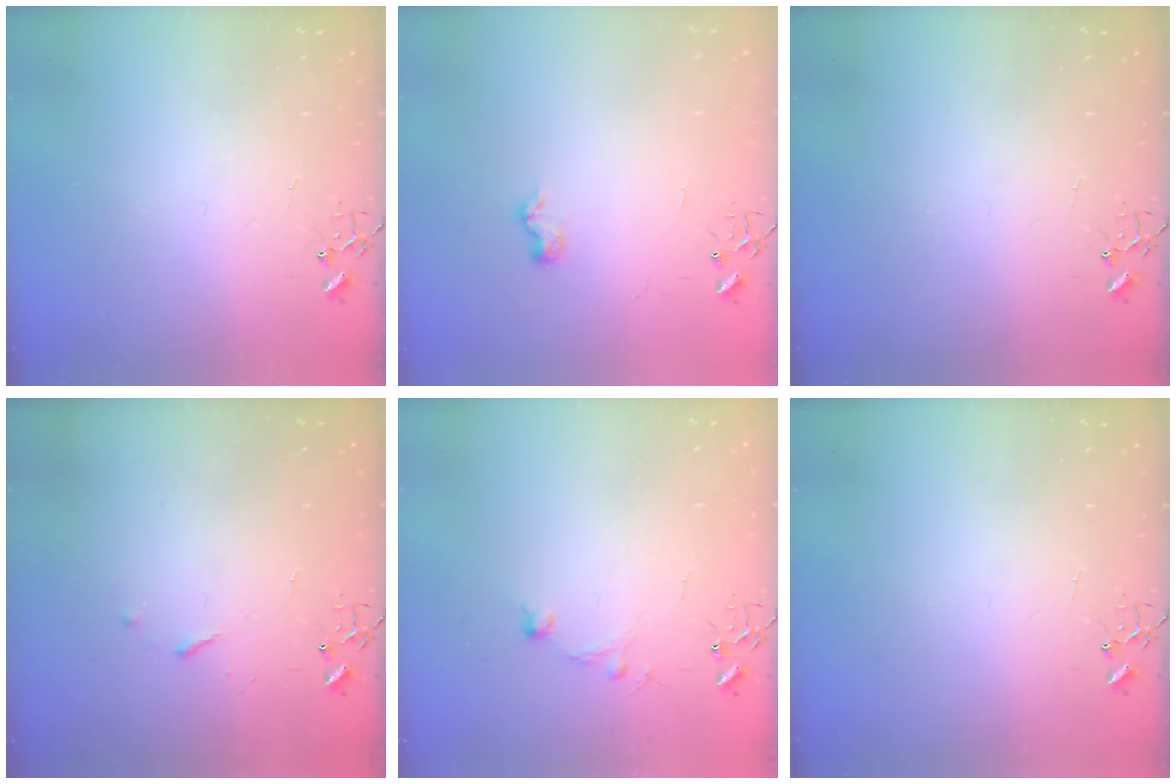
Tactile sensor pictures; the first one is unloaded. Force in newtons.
{"total": 6.3, "press": 6.3, "slide": 0.8}
{"total": 0.0}
{"total": 3.4, "press": 3.3, "slide": 0.6}
{"total": 9.6, "press": 9.6, "slide": 0.8}
{"total": 0.0}